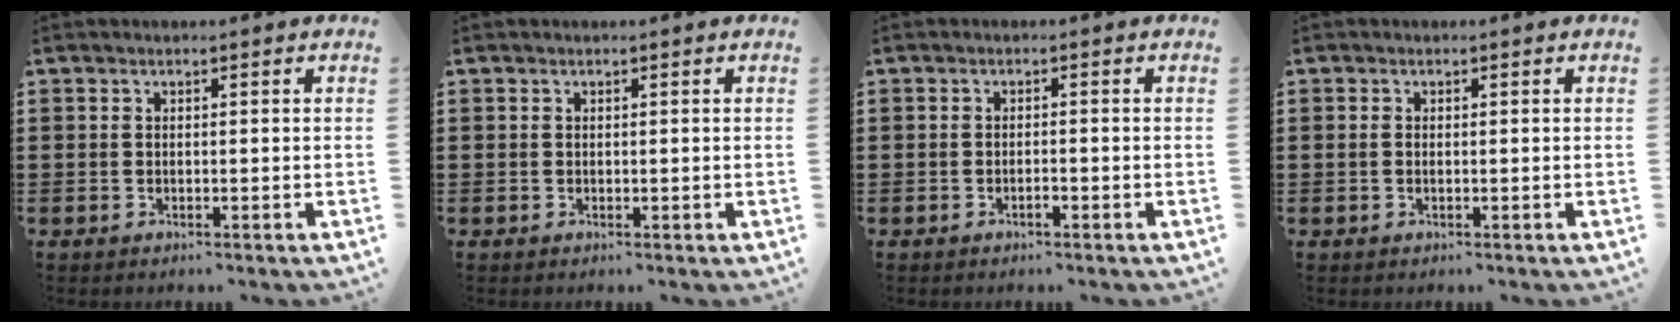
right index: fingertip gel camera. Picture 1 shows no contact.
{"total": 0.0}
{"total": 1.1, "force": [-0.7, 0.3, 0.8], "torque": [-0.019, -0.004, -0.012]}
{"total": 0.6, "force": [-0.2, 0.1, 0.5], "torque": [-0.013, -0.004, -0.003]}